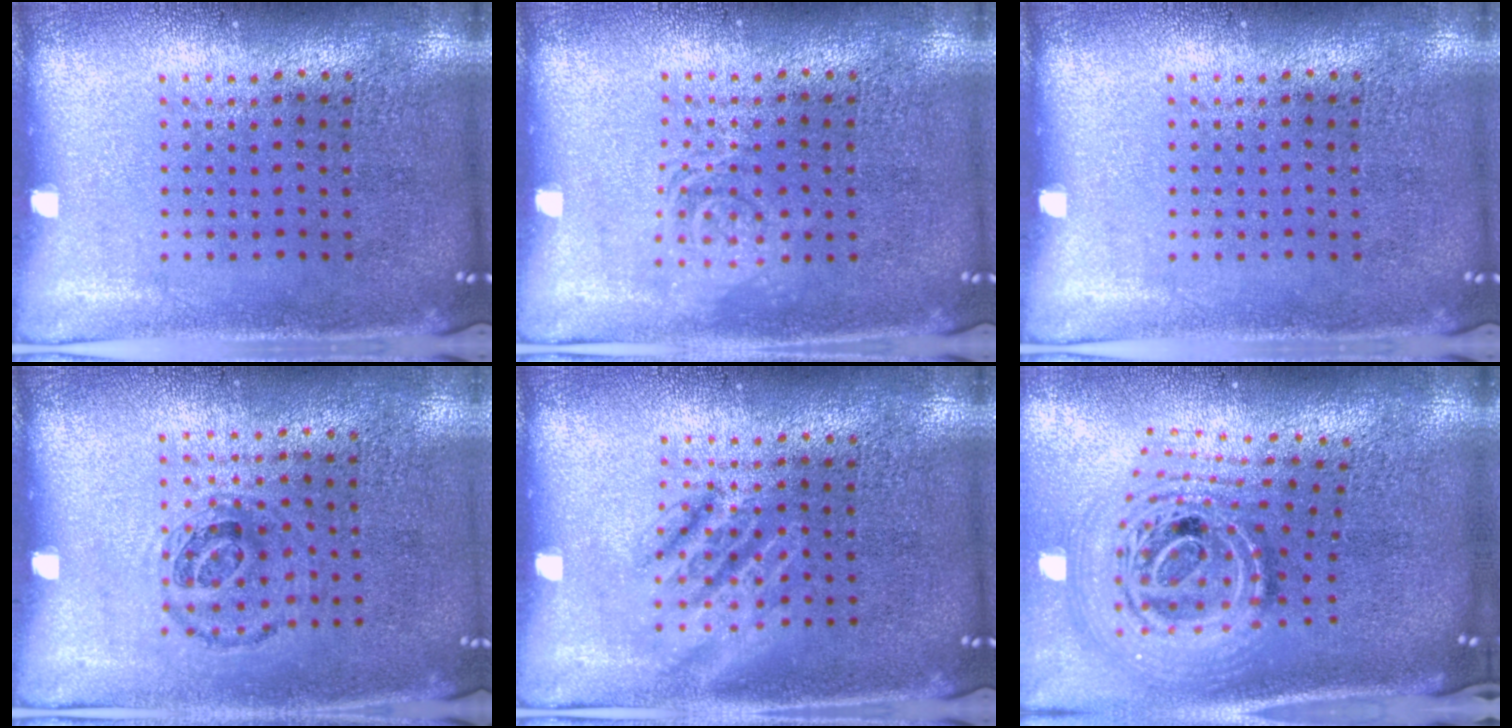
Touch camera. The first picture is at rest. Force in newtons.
{"total": 1.8, "press": 1.8, "slide": 0.3}
{"total": 0.0}
{"total": 0.9, "press": 0.7, "slide": 0.5}
{"total": 2.3, "press": 2.2, "slide": 0.3}
{"total": 2.6, "press": 1.8, "slide": 1.9}